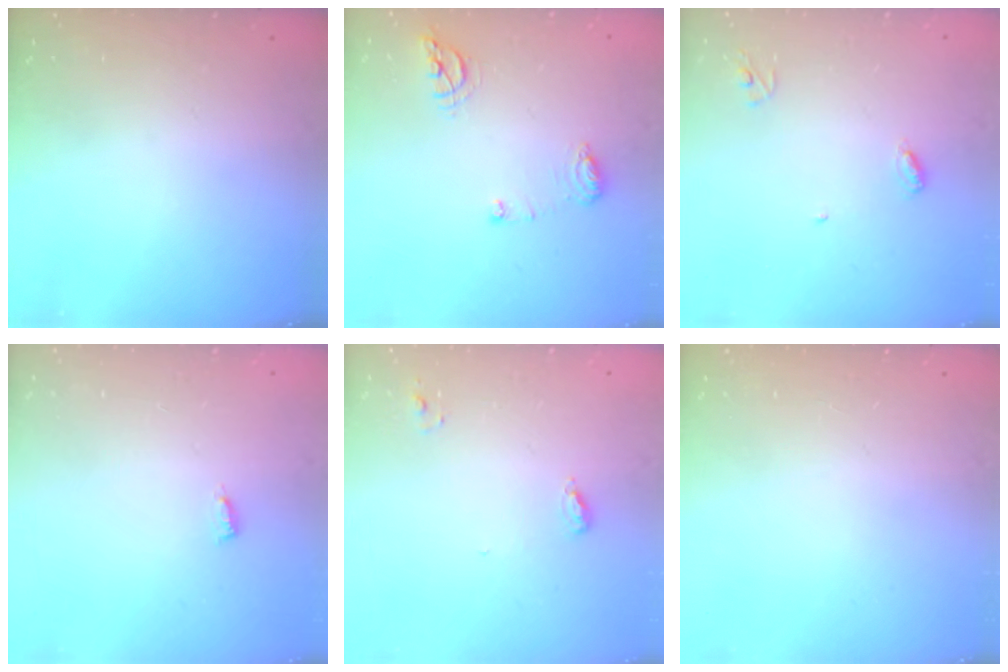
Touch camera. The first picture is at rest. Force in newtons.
{"total": 8.1, "press": 8.1, "slide": 0.4}
{"total": 3.9, "press": 3.9, "slide": 0.3}
{"total": 3.4, "press": 3.4, "slide": 0.3}
{"total": 5.9, "press": 5.9, "slide": 0.3}
{"total": 0.0}